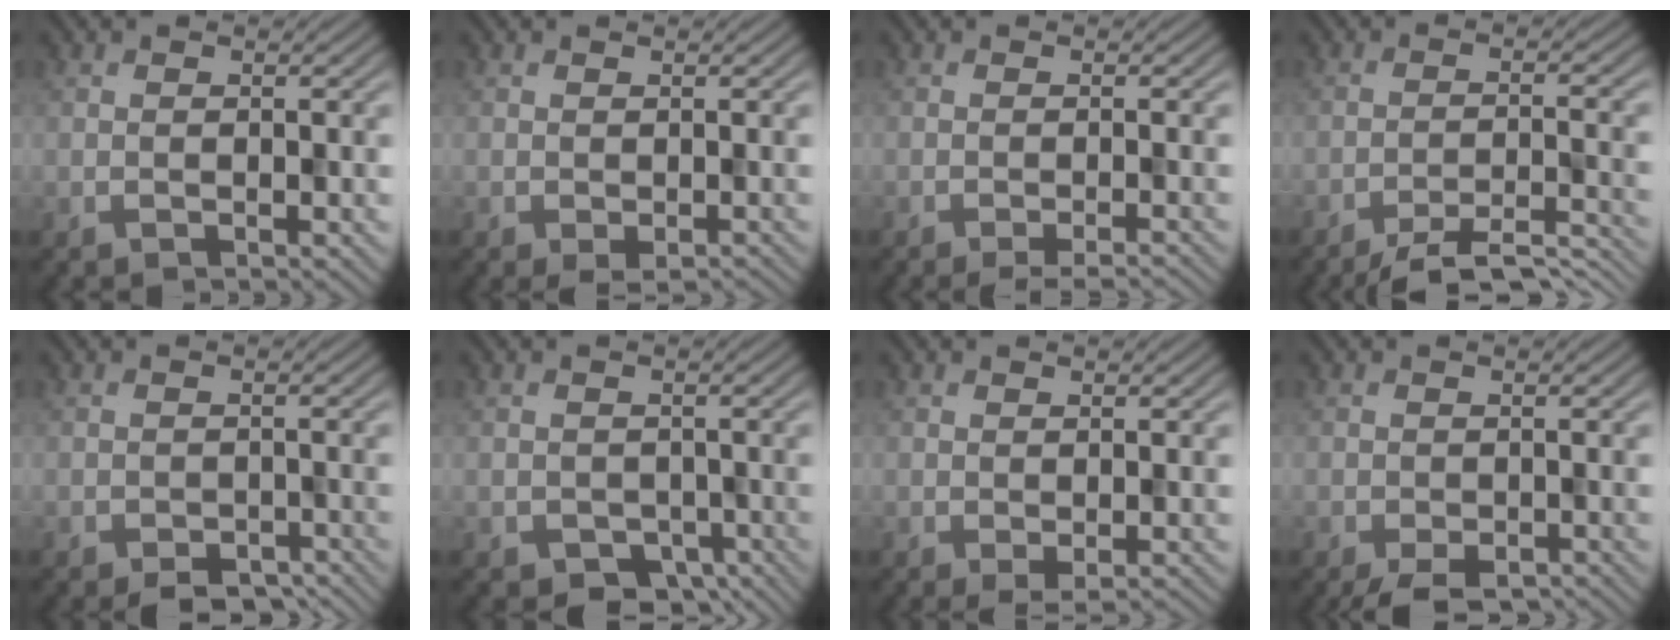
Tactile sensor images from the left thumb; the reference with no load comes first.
{"total": 2.0, "force": [-1.2, 0.9, 1.4], "torque": [-0.026, -0.006, -0.014]}
{"total": 2.5, "force": [-1.9, 0.3, 1.7], "torque": [-0.026, 0.004, -0.033]}
{"total": 7.0, "force": [-5.9, 1.2, 3.6], "torque": [-0.067, 0.000, -0.085]}
{"total": 3.6, "force": [-2.9, 1.5, 1.4], "torque": [-0.022, -0.009, -0.044]}
{"total": 3.0, "force": [-1.8, 2.2, 1.0], "torque": [-0.017, -0.013, -0.029]}
{"total": 1.8, "force": [-0.9, 0.6, 1.4], "torque": [-0.030, -0.007, -0.012]}
{"total": 4.1, "force": [-3.1, 1.8, 2.1], "torque": [-0.032, -0.013, -0.054]}